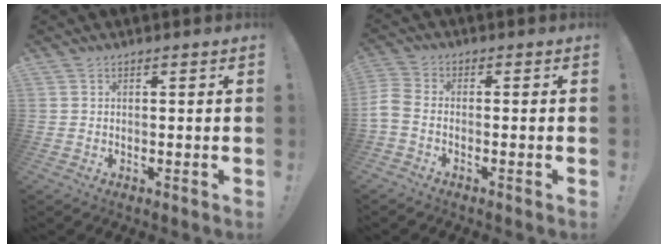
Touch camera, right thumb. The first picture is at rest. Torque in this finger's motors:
{"motor_torque": [0.76, 0.91, 0.48, -0.63, 0.02]}